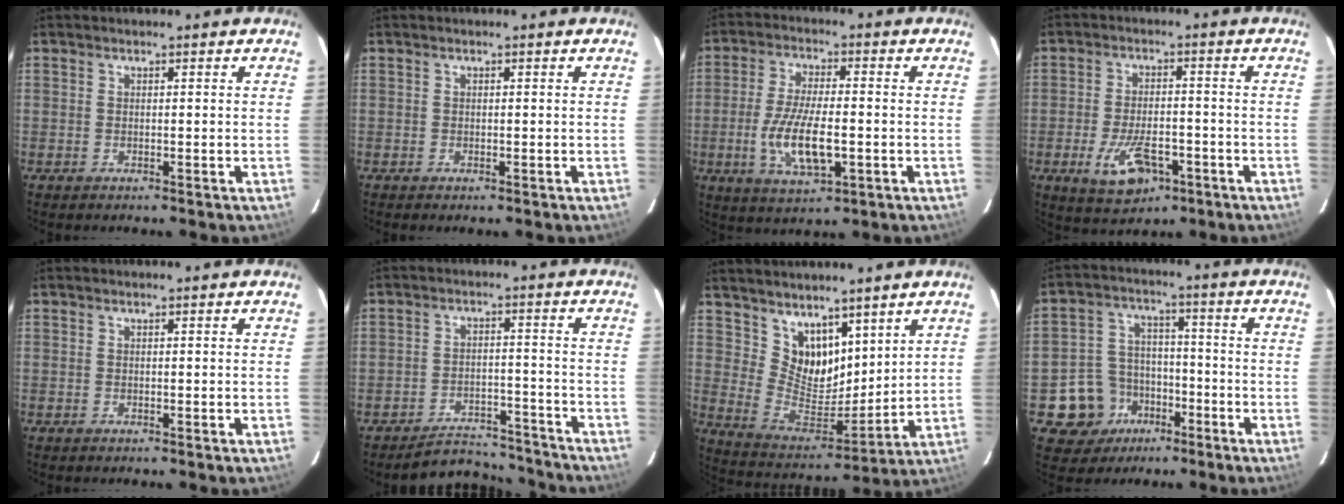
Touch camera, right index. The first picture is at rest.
{"total": 0.0}
{"total": 10.9, "force": [-2.5, 3.9, 9.8], "torque": [-0.200, -0.012, -0.044]}
{"total": 9.3, "force": [-4.2, 4.7, 6.9], "torque": [-0.143, -0.008, -0.061]}
{"total": 0.0}
{"total": 11.1, "force": [-10.4, 3.6, 1.3], "torque": [-0.034, 0.033, -0.136]}
{"total": 12.1, "force": [8.4, 7.1, 5.2], "torque": [-0.093, 0.000, 0.170]}
{"total": 10.4, "force": [-5.1, 8.9, 1.8], "torque": [-0.062, 0.034, -0.071]}